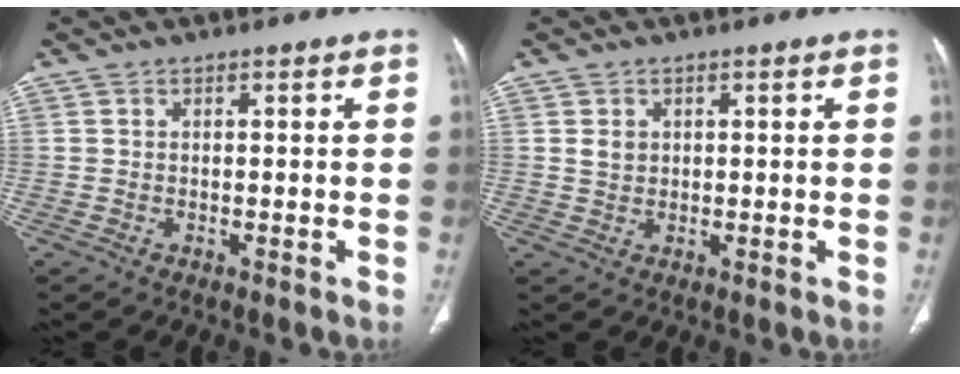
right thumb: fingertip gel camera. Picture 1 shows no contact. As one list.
[{"total": 2.1, "force": [0.6, 1.7, 1.0], "torque": [-0.012, -0.004, 0.016]}]